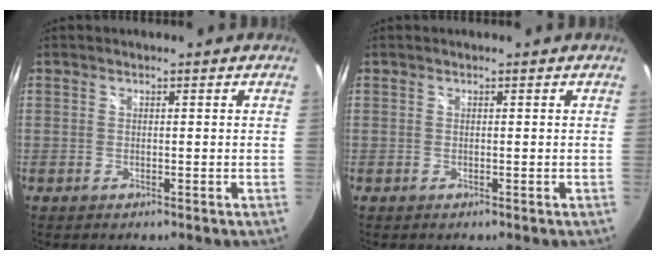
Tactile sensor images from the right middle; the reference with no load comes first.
{"total": 0.0}